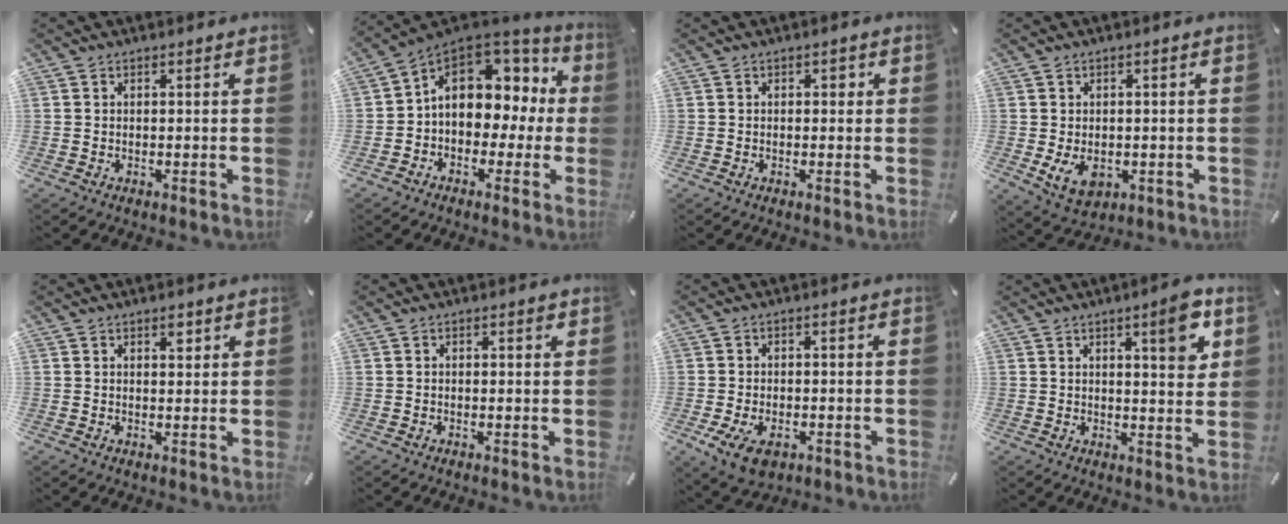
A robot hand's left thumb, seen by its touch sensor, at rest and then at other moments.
{"total": 11.7, "force": [3.0, 9.2, 6.5], "torque": [-0.106, -0.012, 0.060]}
{"total": 2.0, "force": [-0.3, 1.2, 1.6], "torque": [-0.024, 0.008, -0.012]}
{"total": 5.9, "force": [-1.1, 4.3, 4.0], "torque": [-0.075, -0.005, -0.022]}
{"total": 2.1, "force": [1.2, 1.2, 1.3], "torque": [-0.012, -0.004, 0.017]}
{"total": 1.0, "force": [0.1, 0.4, 0.9], "torque": [-0.017, 0.003, 0.000]}
{"total": 6.1, "force": [-2.7, 3.9, 3.8], "torque": [-0.093, 0.003, -0.052]}
{"total": 8.4, "force": [4.0, 2.4, 7.1], "torque": [-0.085, -0.020, 0.056]}